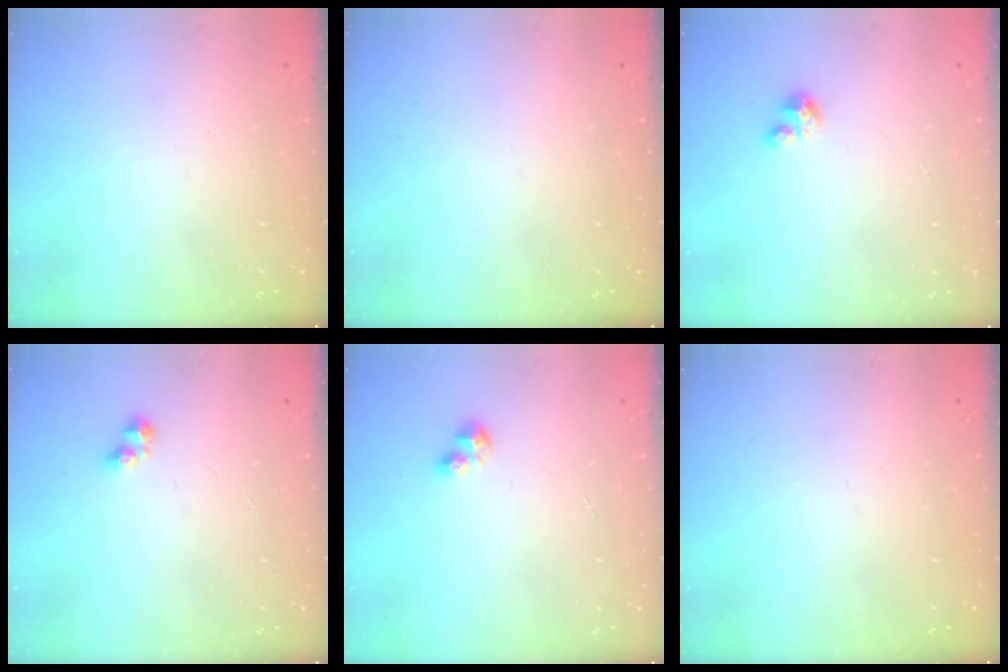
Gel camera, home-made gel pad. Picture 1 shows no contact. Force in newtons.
{"total": 0.0}
{"total": 2.4, "press": 2.4, "slide": 0.1}
{"total": 2.6, "press": 2.5, "slide": 0.7}
{"total": 3.4, "press": 3.4, "slide": 0.4}
{"total": 0.0}